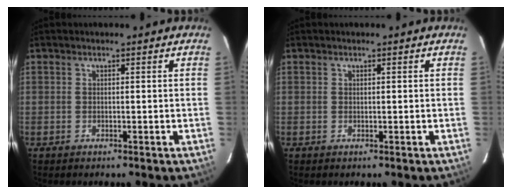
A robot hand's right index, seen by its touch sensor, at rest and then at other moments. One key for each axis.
{"total": 0.0}